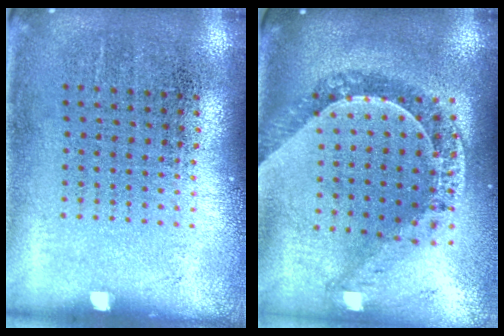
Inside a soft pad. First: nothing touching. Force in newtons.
{"total": 1.1, "press": 1.1, "slide": 0.2}